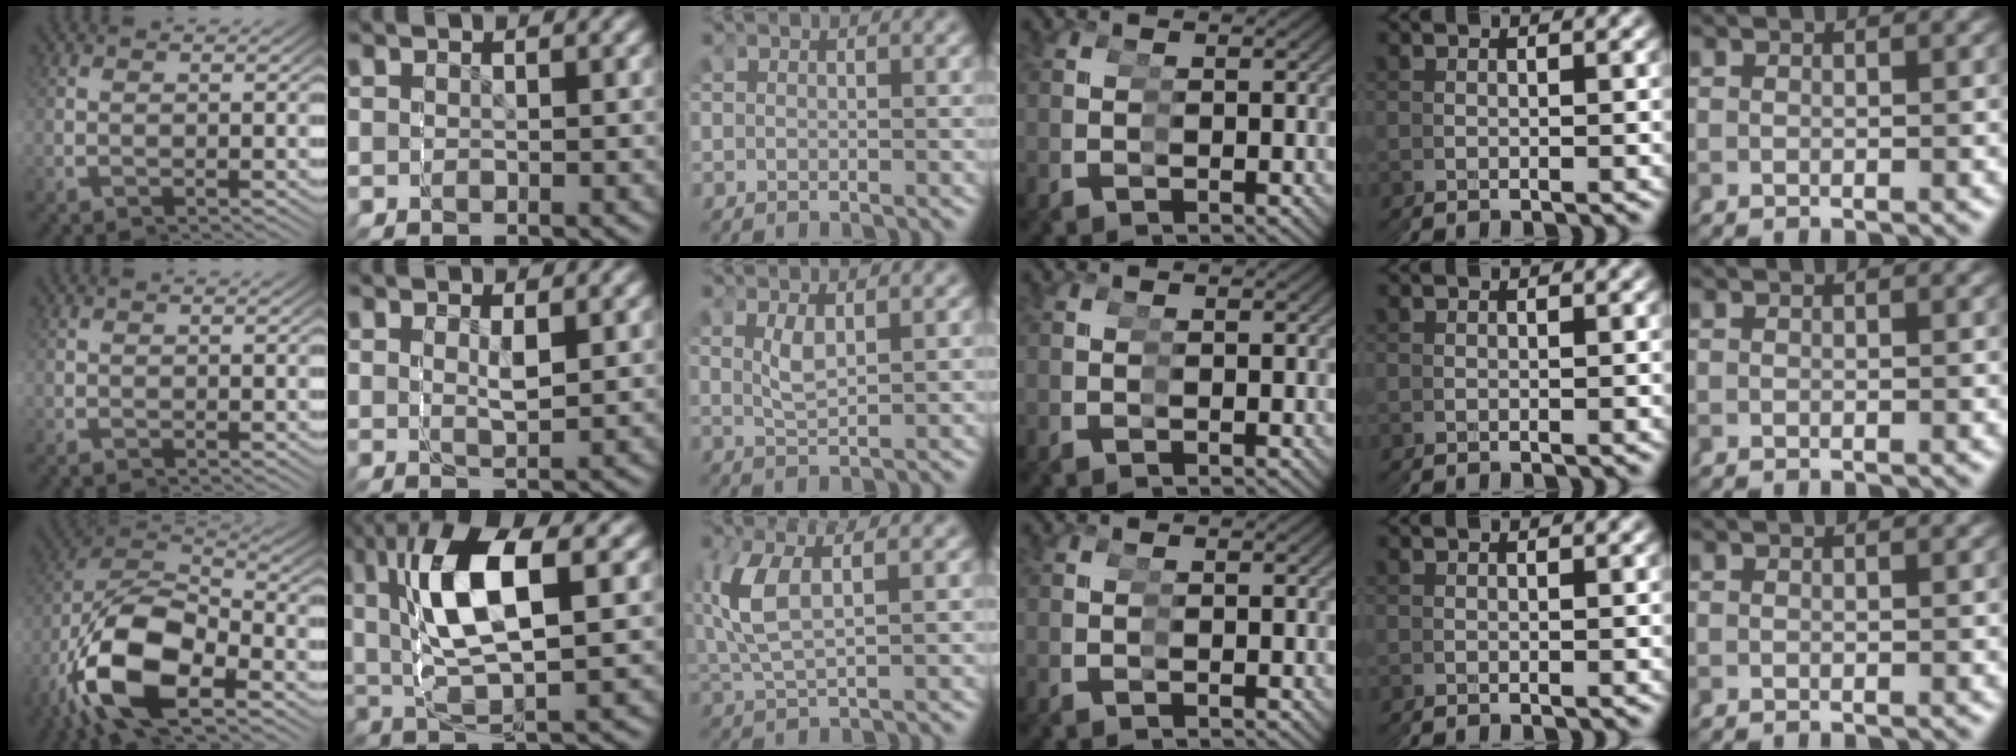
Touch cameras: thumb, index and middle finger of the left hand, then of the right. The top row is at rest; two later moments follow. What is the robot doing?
{"motion": "grasp_and_lifting", "object": "markers"}